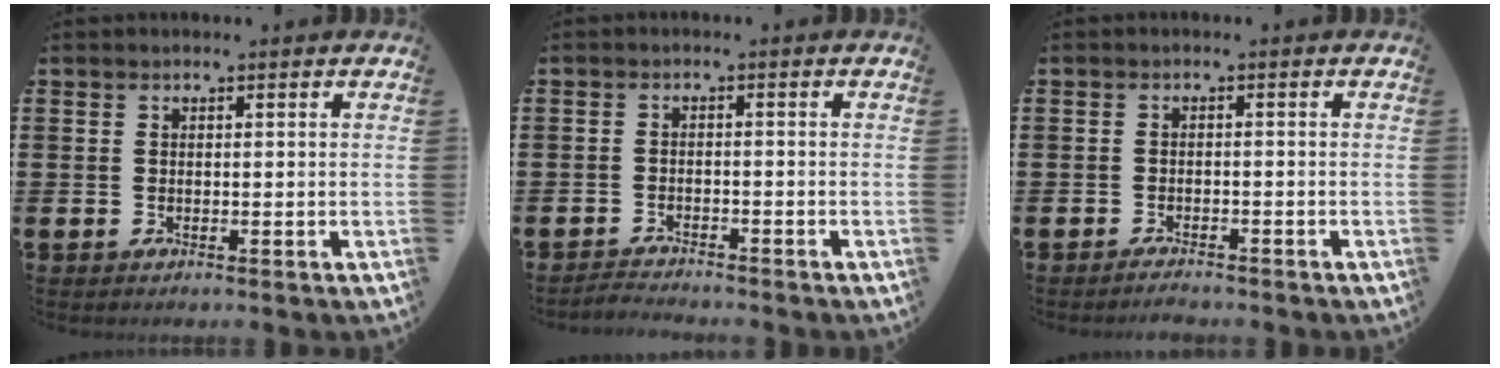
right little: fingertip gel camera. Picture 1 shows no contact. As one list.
[{"total": 1.6, "force": [-1.6, -0.1, -0.1], "torque": [-0.003, 0.003, -0.035]}, {"total": 1.3, "force": [-1.3, 0.0, 0.2], "torque": [-0.007, 0.000, -0.025]}]